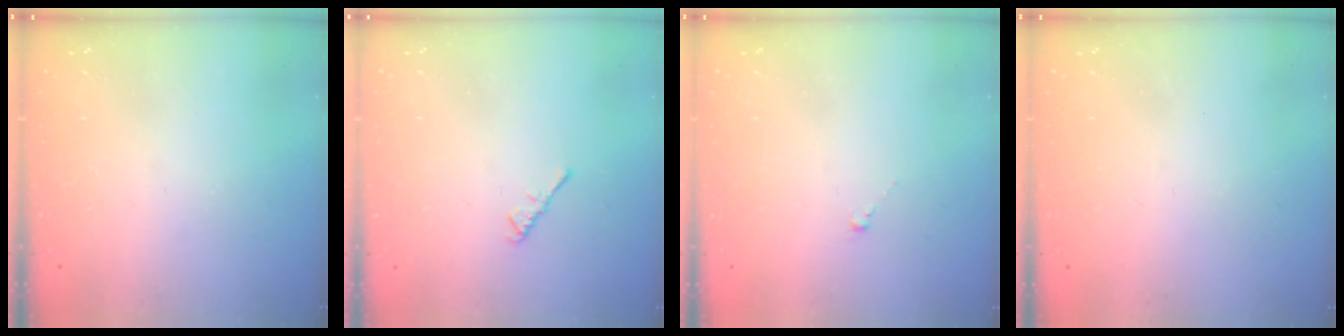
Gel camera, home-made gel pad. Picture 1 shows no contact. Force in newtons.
{"total": 2.6, "press": 2.6, "slide": 0.6}
{"total": 0.0}
{"total": 0.9, "press": 0.8, "slide": 0.3}